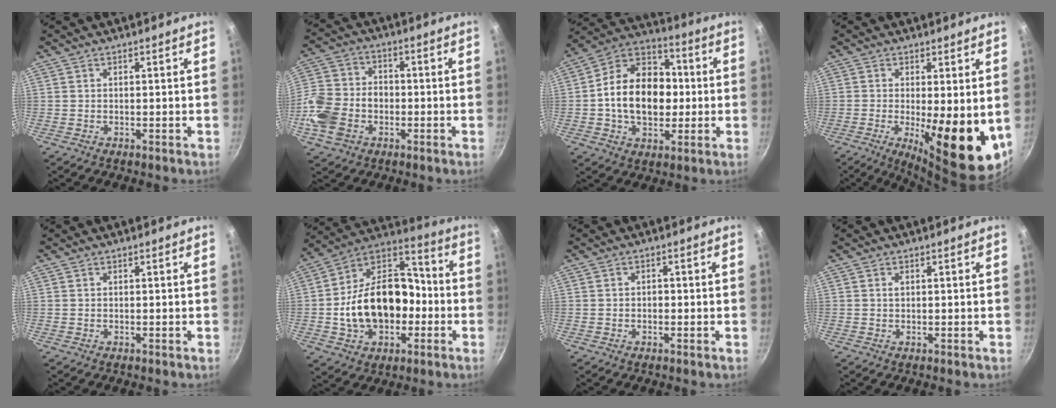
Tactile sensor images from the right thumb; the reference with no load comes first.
{"total": 13.7, "force": [-3.8, 10.5, 8.0], "torque": [-0.152, 0.028, -0.082]}
{"total": 18.3, "force": [-0.7, 13.3, 12.6], "torque": [-0.172, 0.034, -0.024]}
{"total": 14.0, "force": [-1.7, 4.2, 13.2], "torque": [-0.168, -0.020, -0.014]}
{"total": 0.0}
{"total": 21.6, "force": [-3.5, 15.2, 14.9], "torque": [-0.227, 0.065, -0.059]}
{"total": 1.1, "force": [-0.3, 0.9, 0.6], "torque": [-0.008, 0.004, -0.006]}
{"total": 0.8, "force": [0.2, 0.6, 0.6], "torque": [-0.008, 0.002, 0.005]}